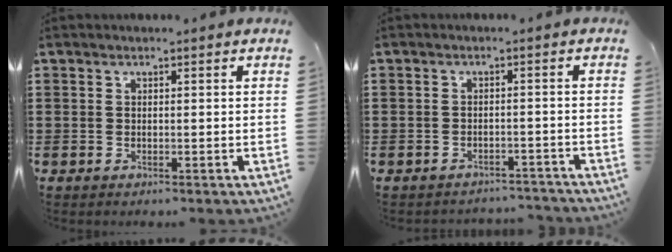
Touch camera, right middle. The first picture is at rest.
{"total": 2.3, "force": [-2.2, 0.3, -0.3], "torque": [-0.002, 0.002, -0.051]}